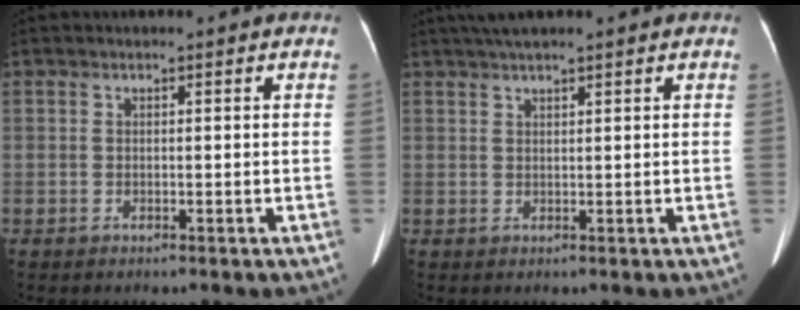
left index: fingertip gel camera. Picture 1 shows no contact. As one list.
[{"total": 5.1, "force": [4.2, 0.3, 2.9], "torque": [-0.045, 0.034, 0.073]}]